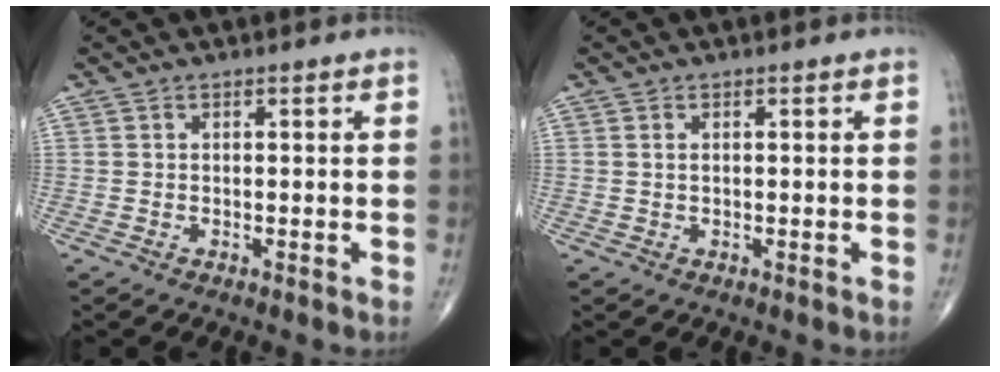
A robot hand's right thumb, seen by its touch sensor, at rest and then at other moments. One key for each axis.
{"total": 0.6, "fx": 0.1, "fy": 0.2, "fz": 0.5, "tx": -0.012, "ty": 0.002, "tz": 0.003}